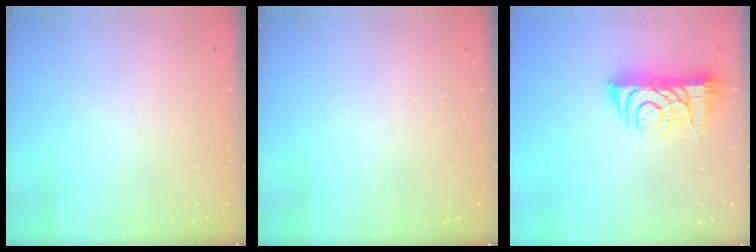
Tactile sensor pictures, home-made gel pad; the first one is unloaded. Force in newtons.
{"total": 0.0}
{"total": 8.4, "press": 8.3, "slide": 0.9}